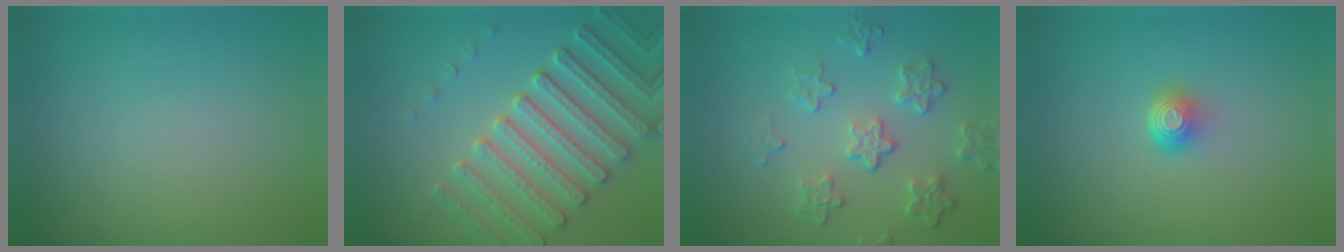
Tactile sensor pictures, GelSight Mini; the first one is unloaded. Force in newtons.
{"total": 5.9, "press": 5.3, "slide": 2.6}
{"total": 4.4, "press": 3.3, "slide": 2.9}
{"total": 2.1, "press": 1.4, "slide": 1.6}